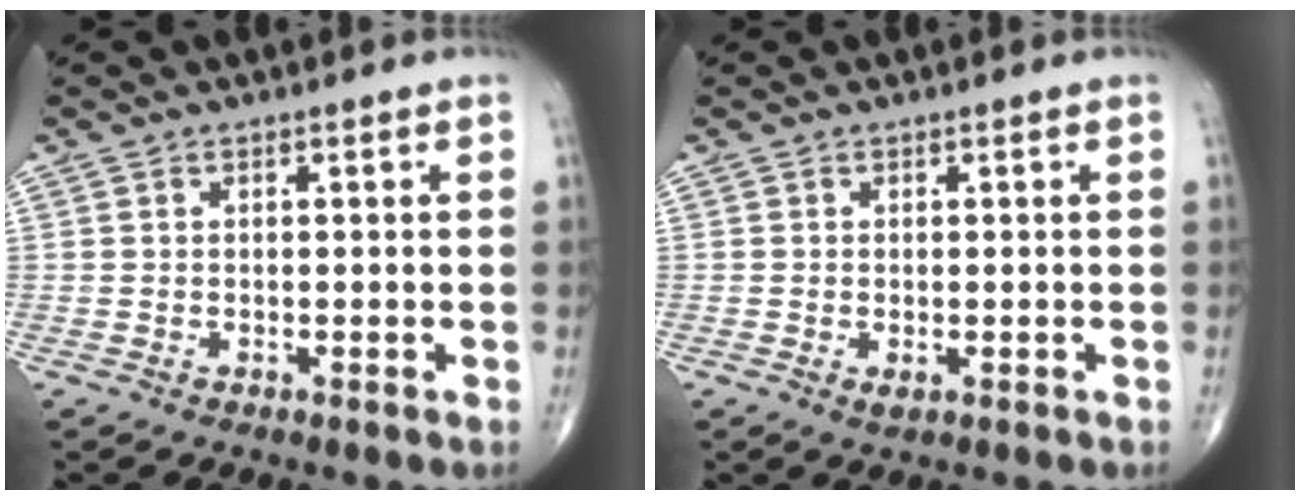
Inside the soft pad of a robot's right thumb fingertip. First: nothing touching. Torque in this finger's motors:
{"motor_torque": [-0.24, -0.01, 0.09, 0.13, 0.08]}